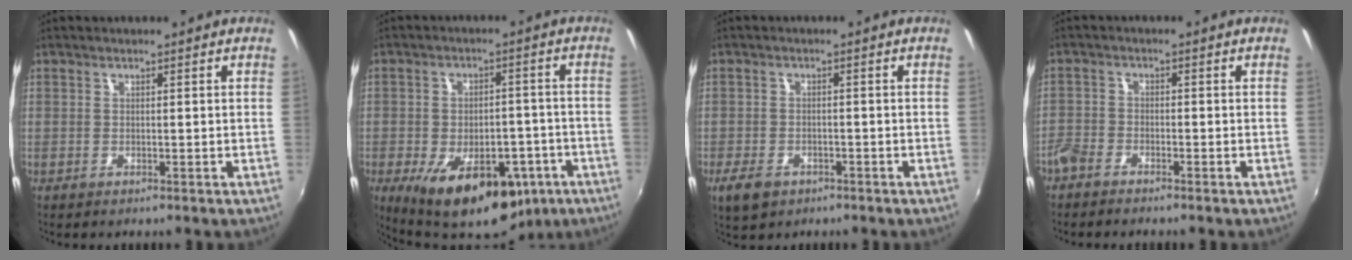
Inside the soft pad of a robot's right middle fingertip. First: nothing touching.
{"total": 17.0, "force": [-8.7, 9.2, 11.3], "torque": [-0.198, -0.016, -0.114]}
{"total": 5.2, "force": [-3.1, 3.2, 2.7], "torque": [-0.071, -0.013, -0.055]}
{"total": 3.7, "force": [-3.1, 1.7, 1.1], "torque": [-0.035, -0.002, -0.067]}